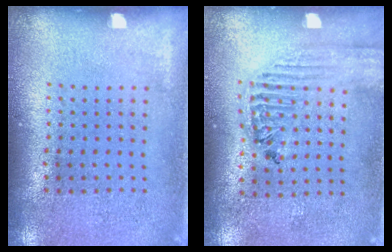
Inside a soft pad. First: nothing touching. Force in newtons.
{"total": 1.7, "press": 1.6, "slide": 0.6}